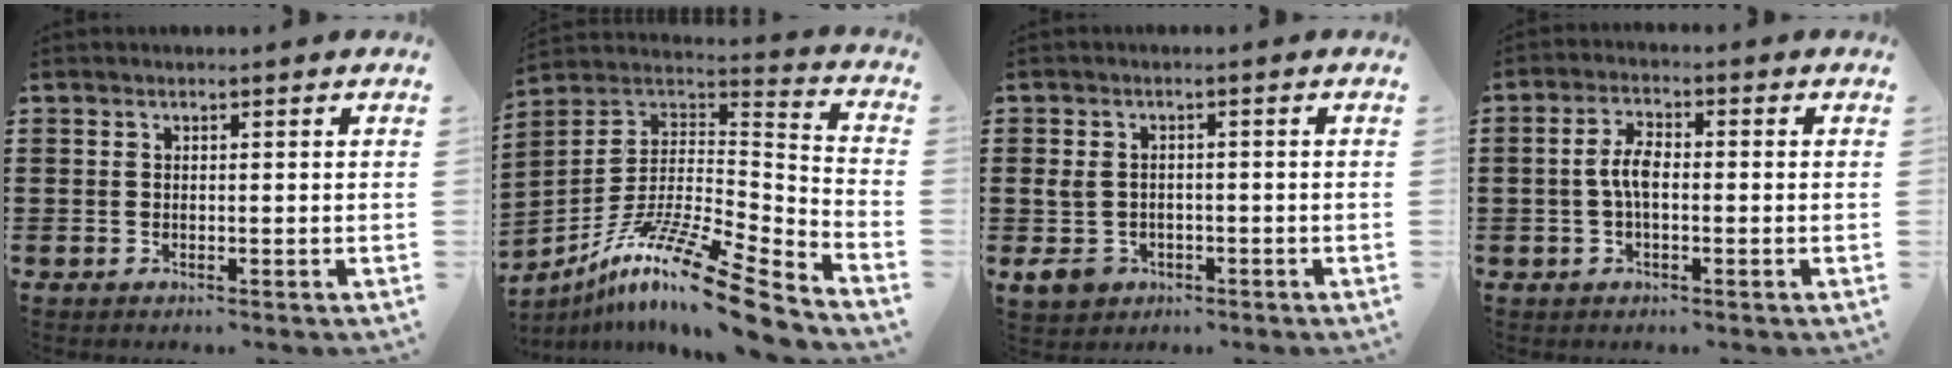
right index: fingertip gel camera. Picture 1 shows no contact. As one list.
[{"total": 14.7, "force": [-10.4, 1.6, 10.3], "torque": [-0.188, 0.017, -0.193]}, {"total": 3.9, "force": [-1.2, 2.9, 2.3], "torque": [-0.078, -0.007, -0.031]}, {"total": 4.2, "force": [-0.5, 1.7, 3.8], "torque": [-0.085, 0.001, -0.015]}]